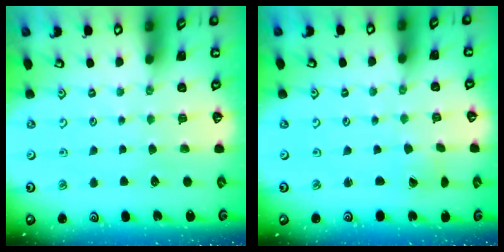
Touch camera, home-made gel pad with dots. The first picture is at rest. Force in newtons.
{"total": 1.0, "press": 0.9, "slide": 0.4}